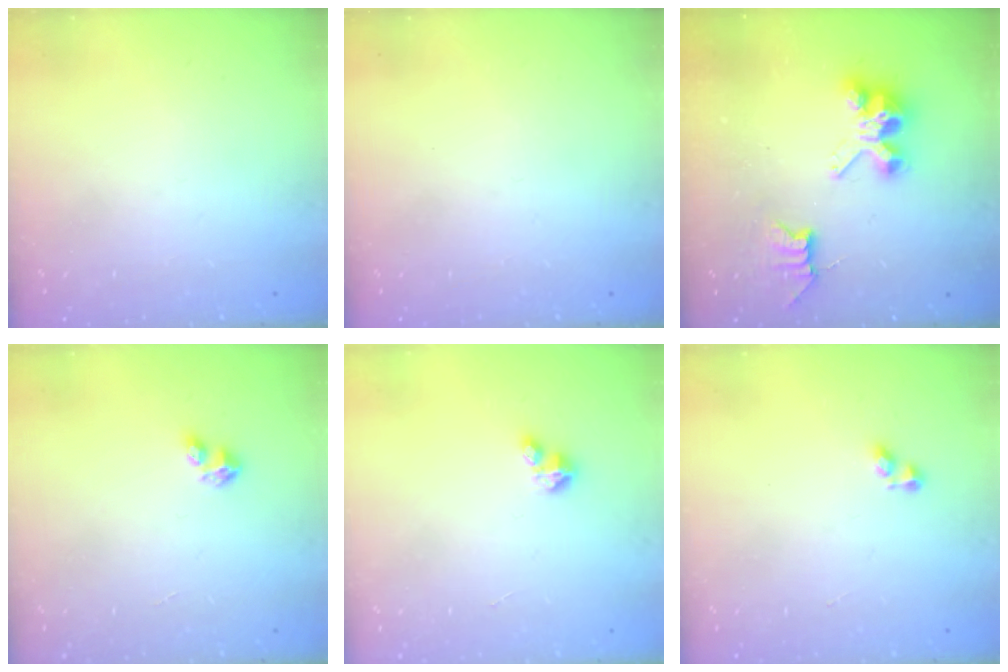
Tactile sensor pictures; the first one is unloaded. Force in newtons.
{"total": 0.0}
{"total": 7.8, "press": 7.7, "slide": 0.5}
{"total": 3.0, "press": 2.9, "slide": 0.3}
{"total": 2.7, "press": 2.7, "slide": 0.3}
{"total": 2.4, "press": 2.3, "slide": 0.6}